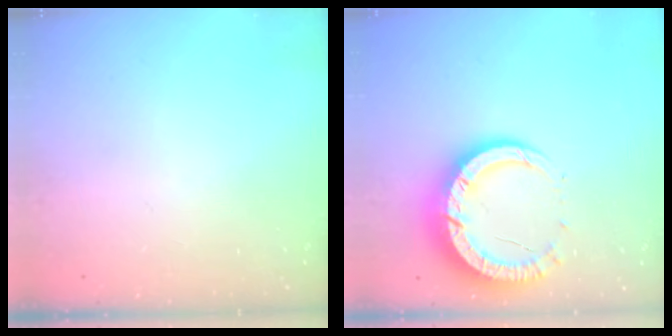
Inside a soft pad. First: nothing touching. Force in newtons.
{"total": 11.1, "press": 11.1, "slide": 1.0}